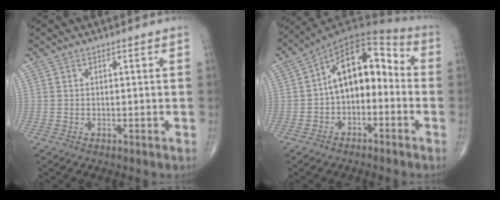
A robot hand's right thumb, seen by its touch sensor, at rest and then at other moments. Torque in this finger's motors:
{"motor_torque": [0.97, 1.61, 0.95, 0.60, 0.13]}